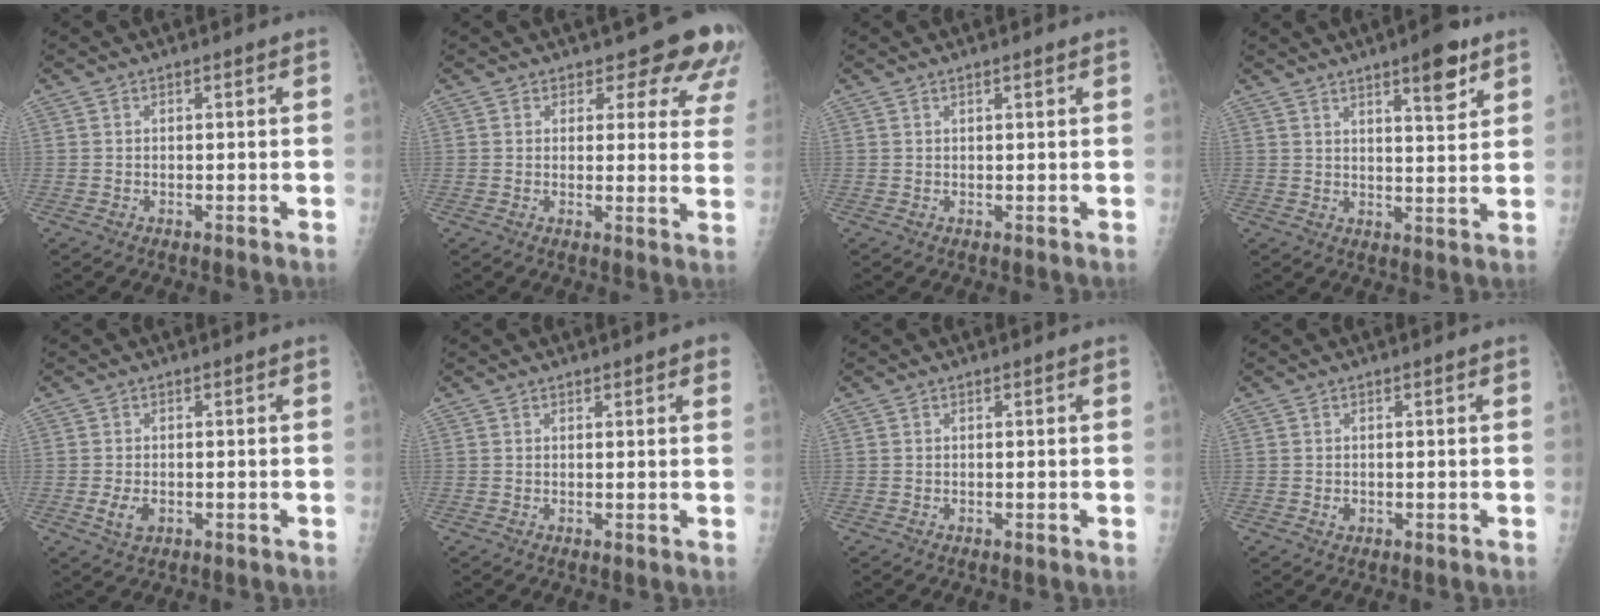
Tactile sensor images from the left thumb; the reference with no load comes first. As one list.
[{"total": 10.7, "force": [9.1, 4.4, 3.3], "torque": [0.014, -0.056, 0.080]}, {"total": 0.8, "force": [0.7, 0.1, 0.5], "torque": [-0.007, -0.003, 0.011]}, {"total": 7.9, "force": [5.0, 1.9, 5.8], "torque": [-0.074, -0.029, 0.072]}, {"total": 3.0, "force": [-0.7, 2.0, 2.2], "torque": [-0.043, -0.003, -0.010]}, {"total": 2.3, "force": [1.6, 0.9, 1.4], "torque": [-0.001, -0.002, 0.015]}, {"total": 0.0}, {"total": 0.9, "force": [0.0, 0.8, 0.4], "torque": [-0.004, 0.000, 0.002]}]